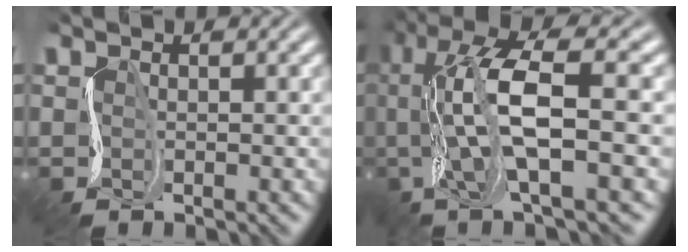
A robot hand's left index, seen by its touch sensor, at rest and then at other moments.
{"total": 8.7, "force": [-1.1, 1.8, 8.4], "torque": [-0.152, -0.008, -0.016]}